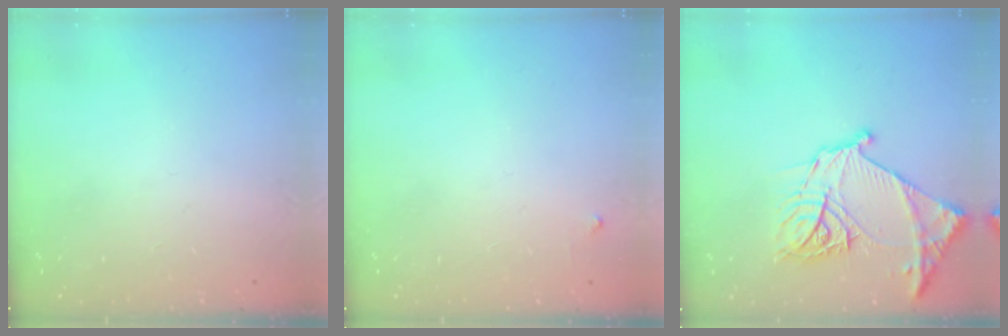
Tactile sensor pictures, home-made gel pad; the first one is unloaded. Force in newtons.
{"total": 3.6, "press": 3.6, "slide": 0.4}
{"total": 19.4, "press": 19.3, "slide": 2.0}